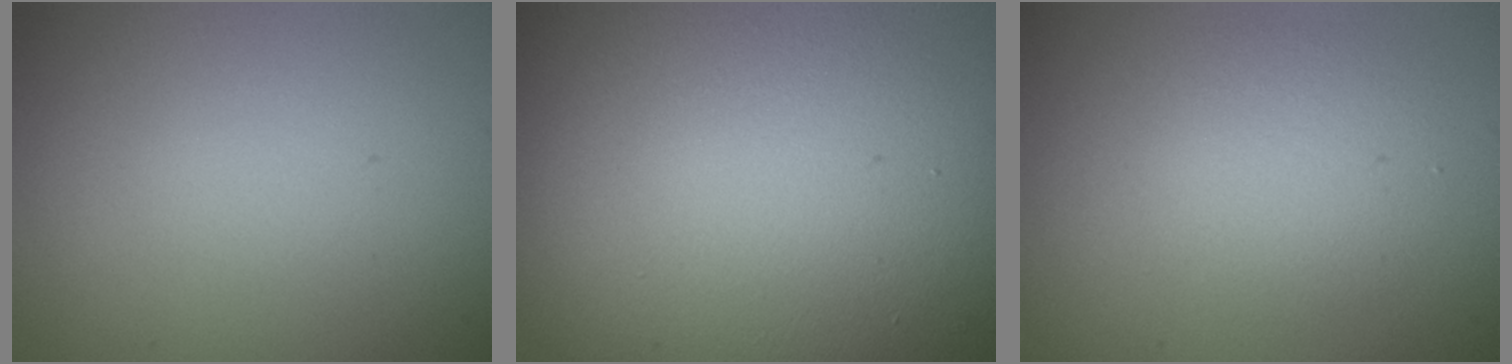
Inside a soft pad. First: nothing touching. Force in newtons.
{"total": 18.8, "press": 18.7, "slide": 1.3}
{"total": 3.1, "press": 3.1, "slide": 0.2}